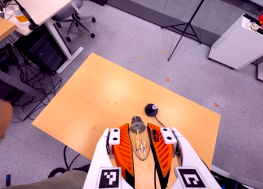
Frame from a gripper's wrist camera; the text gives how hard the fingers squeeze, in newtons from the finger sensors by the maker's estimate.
{"total": 19.0, "left": 20.8, "right": 17.2}